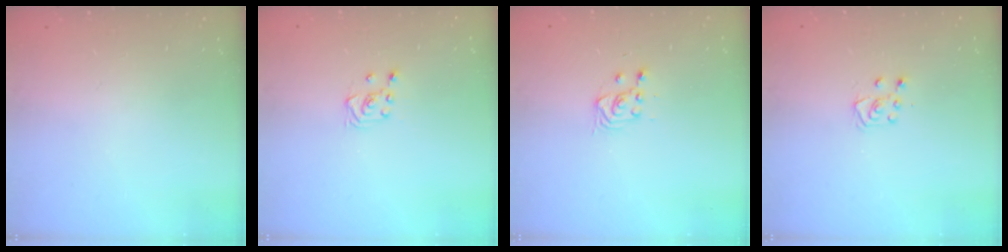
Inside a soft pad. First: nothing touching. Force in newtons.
{"total": 3.4, "press": 3.3, "slide": 0.8}
{"total": 3.3, "press": 3.1, "slide": 1.1}
{"total": 4.8, "press": 4.8, "slide": 0.5}